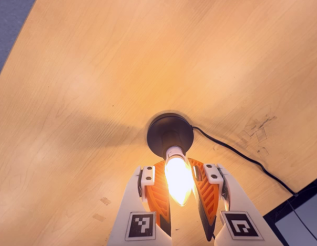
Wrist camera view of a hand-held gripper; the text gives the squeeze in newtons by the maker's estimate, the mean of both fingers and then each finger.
{"total": 15.9, "left": 14.6, "right": 17.2}